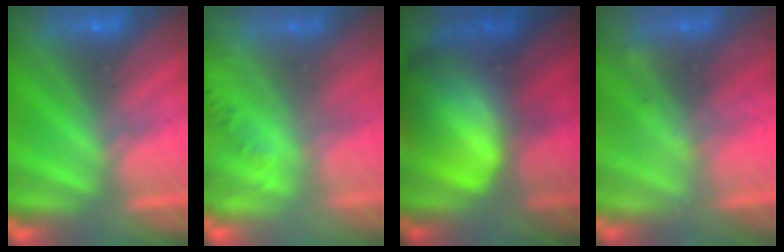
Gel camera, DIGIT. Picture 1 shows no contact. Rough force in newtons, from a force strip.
{"total": 1.3}
{"total": 7.5}
{"total": 2.2}